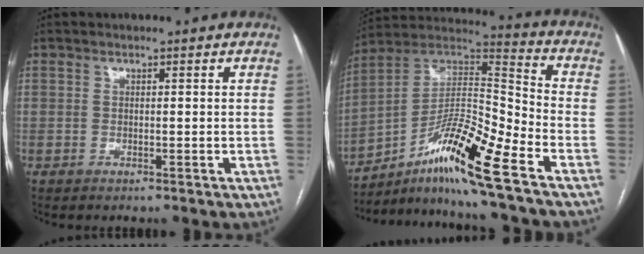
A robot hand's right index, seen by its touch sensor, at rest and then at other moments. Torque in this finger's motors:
{"motor_torque": [1.17, -0.97, 0.32, 0.07]}